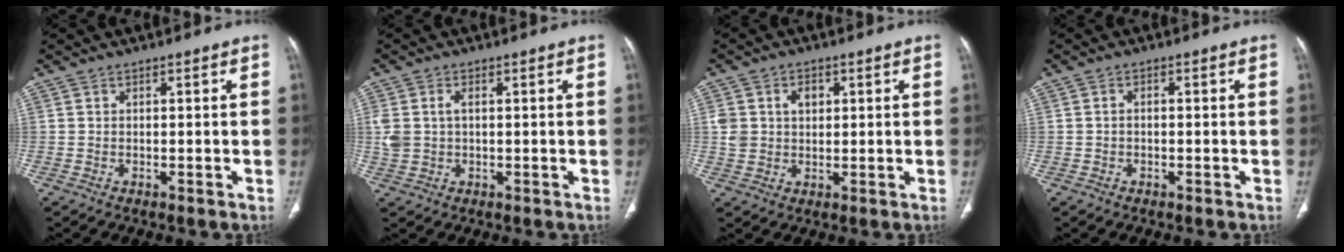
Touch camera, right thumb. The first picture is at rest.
{"total": 4.5, "force": [0.6, 3.0, 3.4], "torque": [-0.088, 0.010, 0.018]}
{"total": 5.7, "force": [1.6, 4.4, 3.2], "torque": [-0.039, -0.002, 0.032]}
{"total": 0.9, "force": [-0.2, 0.6, 0.6], "torque": [-0.011, 0.004, -0.004]}